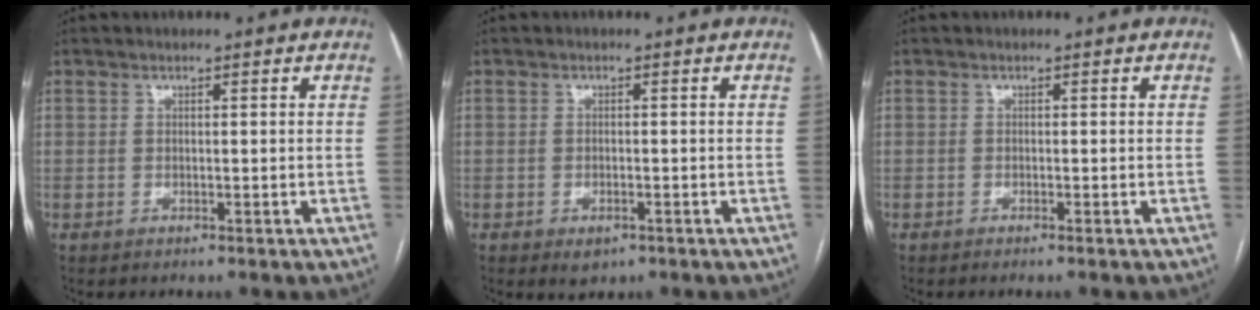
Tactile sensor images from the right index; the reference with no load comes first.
{"total": 2.3, "force": [-1.3, 1.3, 1.4], "torque": [-0.019, -0.001, -0.009]}
{"total": 0.8, "force": [-0.6, -0.2, 0.4], "torque": [-0.006, 0.002, -0.011]}